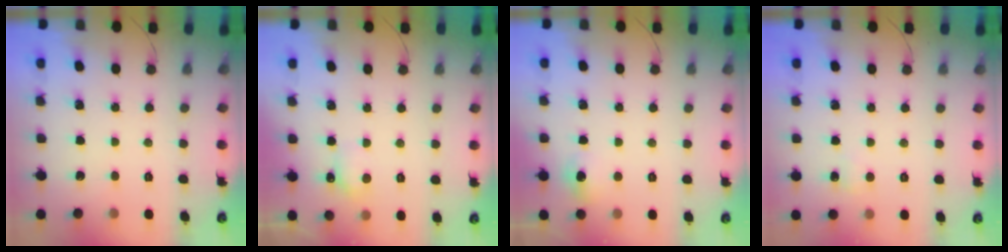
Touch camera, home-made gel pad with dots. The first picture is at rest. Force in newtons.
{"total": 5.1, "press": 4.9, "slide": 1.3}
{"total": 5.1, "press": 4.6, "slide": 2.1}
{"total": 4.2, "press": 4.0, "slide": 1.2}